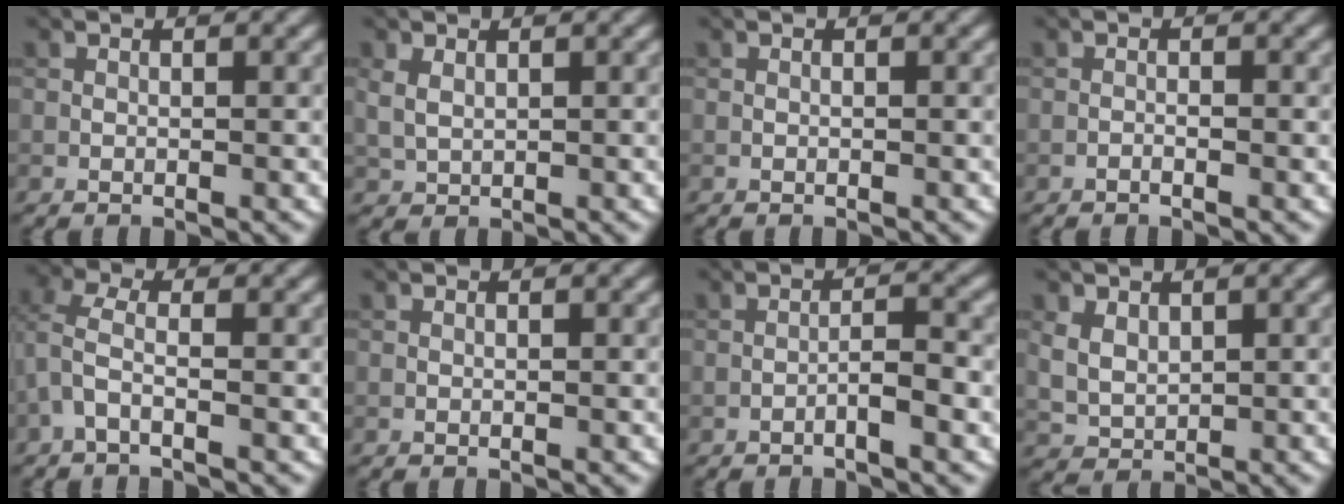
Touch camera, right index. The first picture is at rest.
{"total": 1.7, "force": [0.7, 1.2, 1.1], "torque": [-0.030, 0.000, 0.017]}
{"total": 0.0}
{"total": 0.7, "force": [-0.5, 0.1, 0.6], "torque": [-0.009, 0.001, -0.009]}
{"total": 2.1, "force": [-0.4, 0.8, 1.9], "torque": [-0.052, 0.008, -0.016]}
{"total": 0.0}
{"total": 2.2, "force": [-1.1, 0.3, 1.9], "torque": [-0.030, 0.009, -0.022]}
{"total": 2.5, "force": [1.0, 1.8, 1.4], "torque": [-0.035, -0.003, 0.024]}